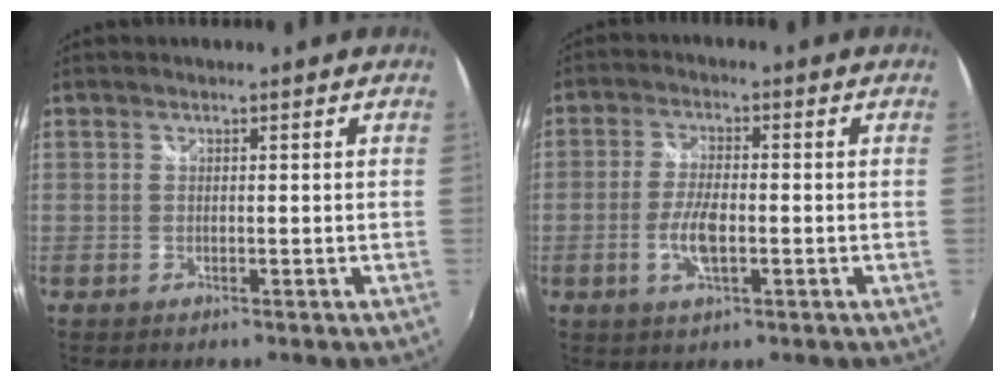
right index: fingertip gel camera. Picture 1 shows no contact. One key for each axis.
{"total": 6.0, "fx": -1.6, "fy": 2.1, "fz": 5.4, "tx": -0.113, "ty": -0.003, "tz": -0.032}